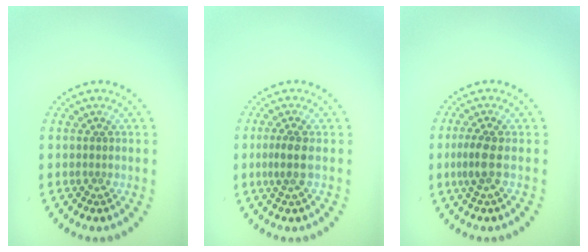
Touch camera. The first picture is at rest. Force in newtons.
{"total": 1.8, "press": 1.6, "slide": 1.0}
{"total": 1.8, "press": 1.5, "slide": 1.0}